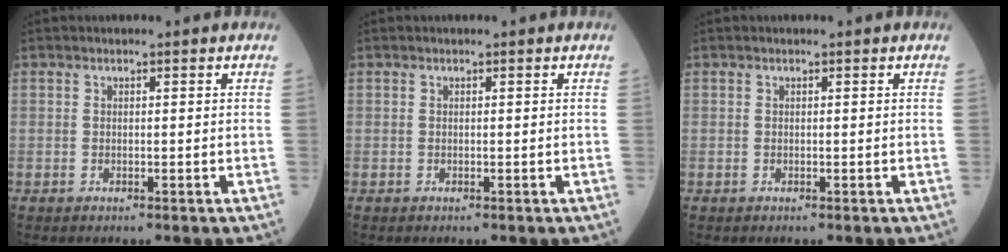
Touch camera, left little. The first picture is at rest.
{"total": 0.0}
{"total": 0.0}